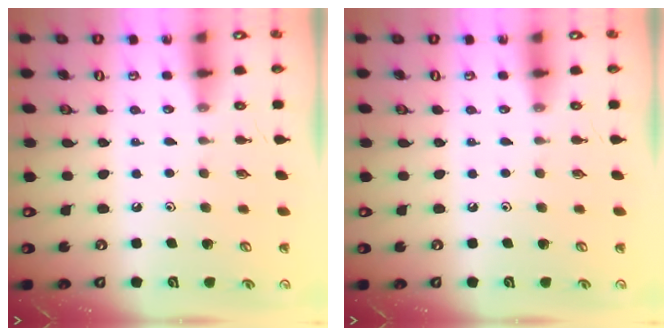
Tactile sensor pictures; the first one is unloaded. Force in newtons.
{"total": 0.0}